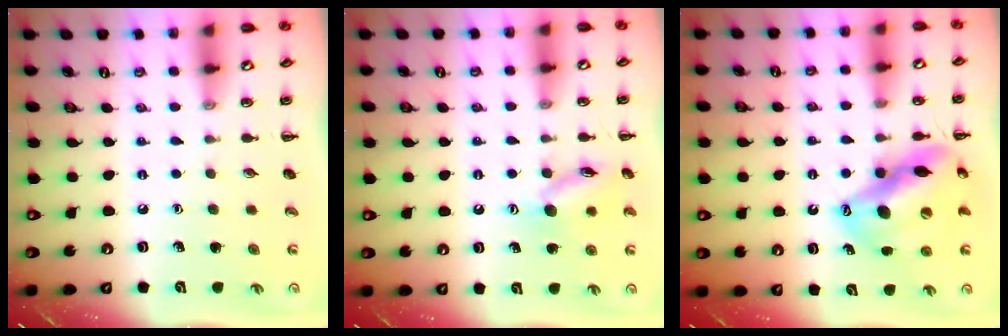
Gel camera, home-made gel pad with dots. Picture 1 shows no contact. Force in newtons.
{"total": 11.7, "press": 11.7, "slide": 0.8}
{"total": 17.0, "press": 16.4, "slide": 4.6}